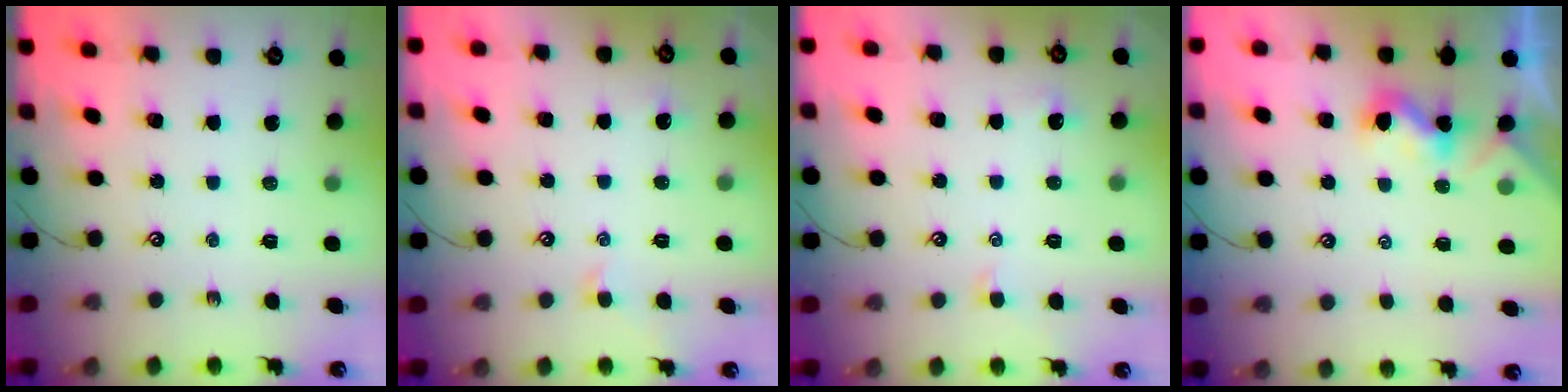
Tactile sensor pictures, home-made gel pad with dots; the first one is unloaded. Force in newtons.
{"total": 1.2, "press": 1.0, "slide": 0.6}
{"total": 0.7, "press": 0.5, "slide": 0.5}
{"total": 2.5, "press": 2.5, "slide": 0.3}